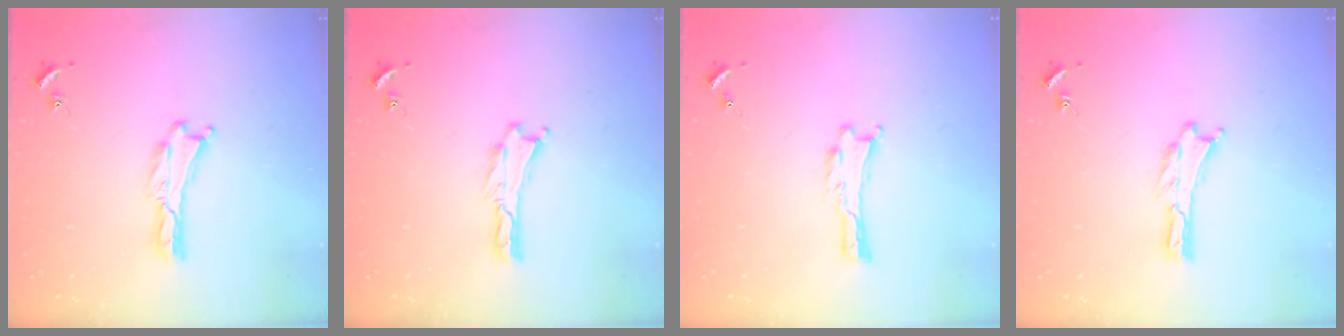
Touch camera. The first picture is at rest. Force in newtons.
{"total": 0.0}
{"total": 0.0}
{"total": 0.0}